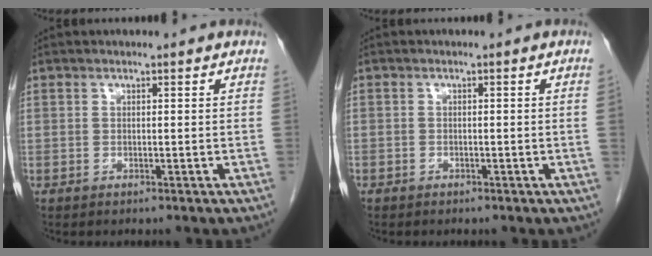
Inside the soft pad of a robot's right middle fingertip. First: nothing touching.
{"total": 0.6, "force": [-0.4, 0.0, 0.5], "torque": [-0.010, 0.004, -0.006]}